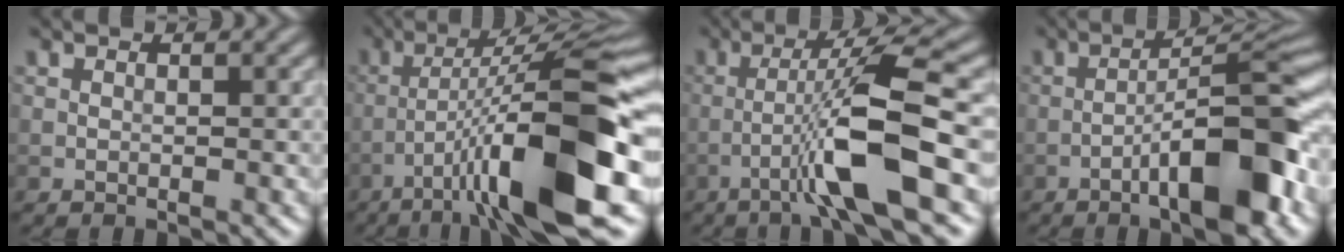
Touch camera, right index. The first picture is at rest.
{"total": 12.6, "force": [-5.1, 1.8, 11.3], "torque": [-0.176, 0.022, -0.079]}
{"total": 7.8, "force": [-2.8, 0.4, 7.3], "torque": [-0.130, 0.019, -0.054]}
{"total": 10.1, "force": [-4.4, 2.3, 8.7], "torque": [-0.122, 0.027, -0.072]}